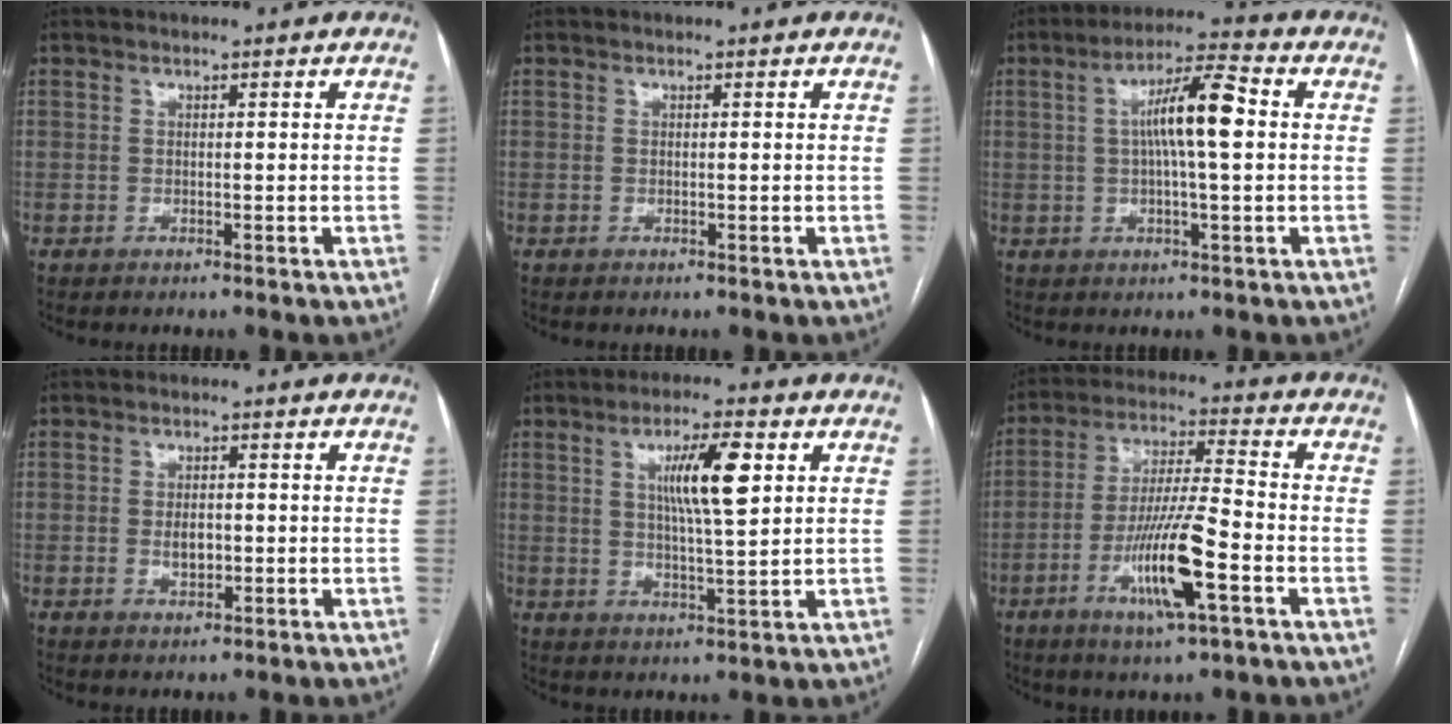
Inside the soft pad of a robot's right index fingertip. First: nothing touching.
{"total": 0.0}
{"total": 9.3, "force": [1.2, 1.1, 9.1], "torque": [-0.165, 0.018, 0.016]}
{"total": 2.6, "force": [-0.3, 1.5, 2.1], "torque": [-0.037, 0.000, -0.003]}
{"total": 8.7, "force": [2.8, 1.0, 8.2], "torque": [-0.144, 0.002, 0.048]}
{"total": 12.7, "force": [-4.8, 0.9, 11.7], "torque": [-0.225, -0.011, -0.086]}